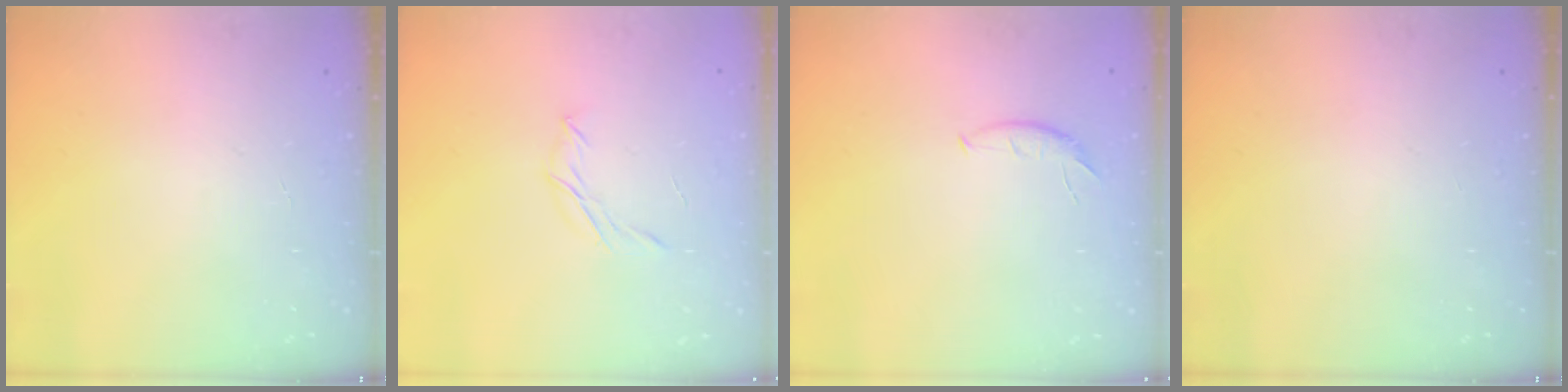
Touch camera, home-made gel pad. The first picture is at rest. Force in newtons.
{"total": 4.7, "press": 4.6, "slide": 1.0}
{"total": 5.5, "press": 5.5, "slide": 0.5}
{"total": 0.0}